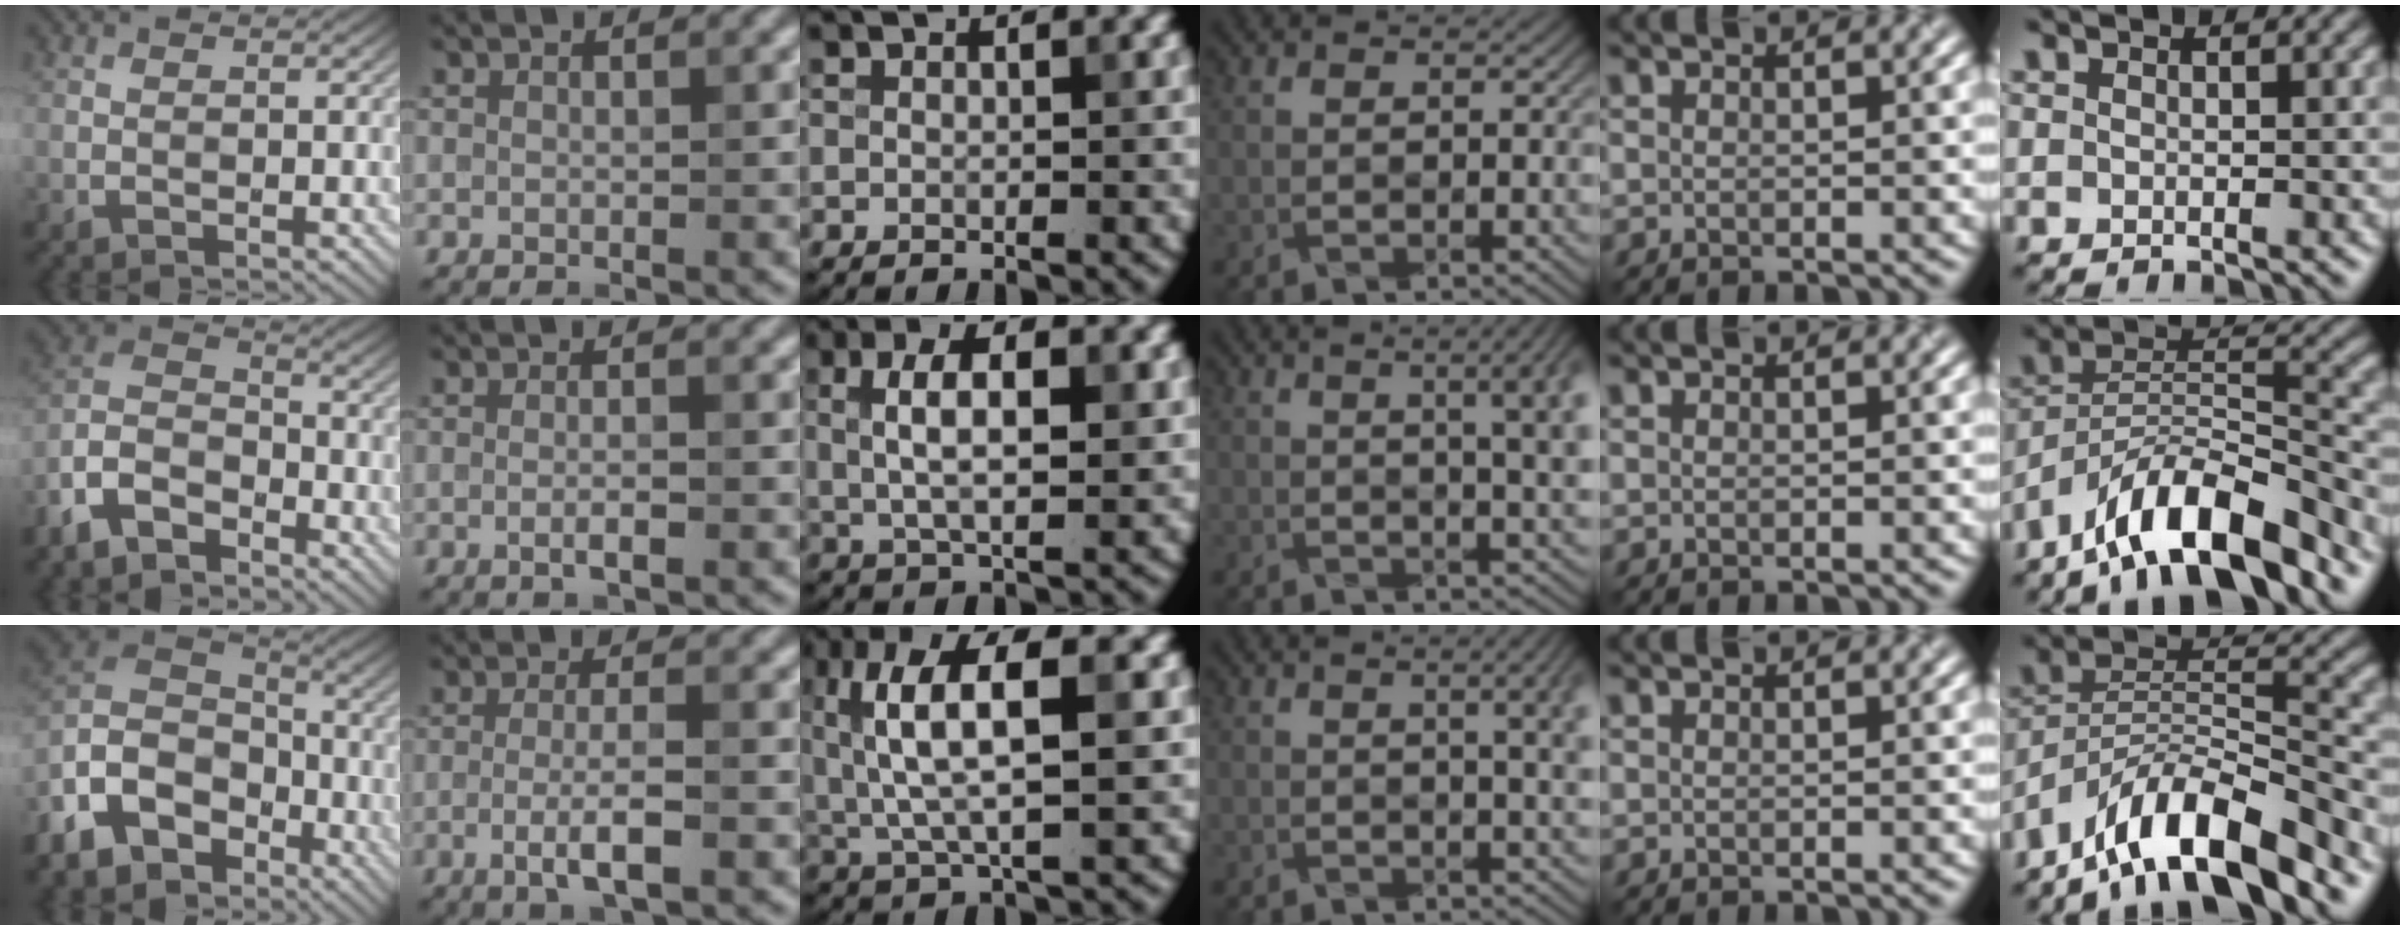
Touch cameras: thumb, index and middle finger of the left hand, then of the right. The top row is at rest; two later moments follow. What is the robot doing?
{"motion": "wrap", "object": "scarf"}